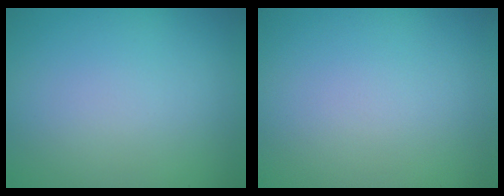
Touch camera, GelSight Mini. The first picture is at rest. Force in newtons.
{"total": 0.0}